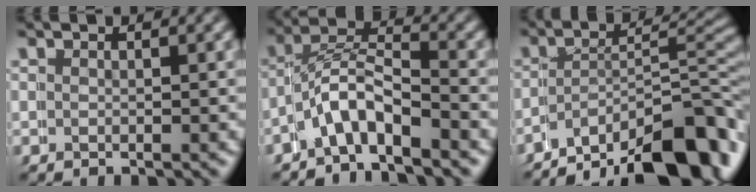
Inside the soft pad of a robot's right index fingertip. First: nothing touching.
{"total": 4.0, "force": [-2.2, 2.6, 2.0], "torque": [-0.049, -0.012, -0.049]}
{"total": 11.5, "force": [-7.4, 4.7, 7.4], "torque": [-0.105, -0.032, -0.102]}